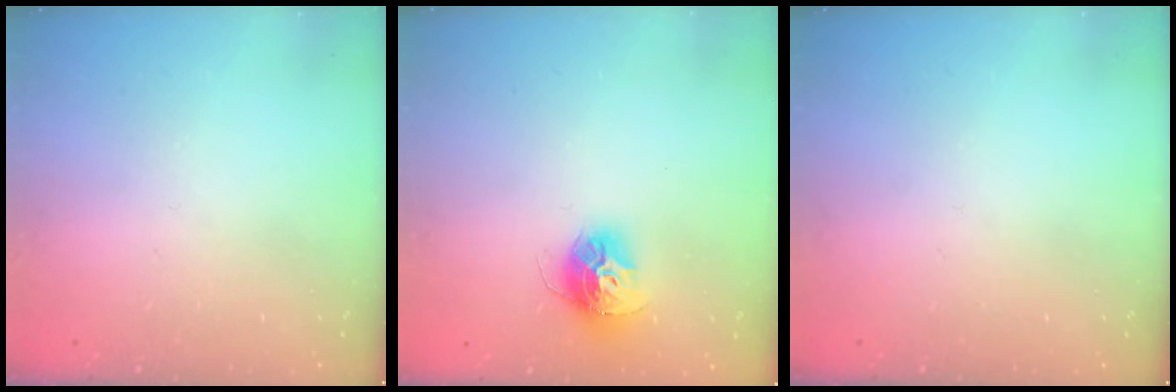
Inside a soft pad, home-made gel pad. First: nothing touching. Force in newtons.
{"total": 12.1, "press": 12.0, "slide": 1.0}
{"total": 0.0}